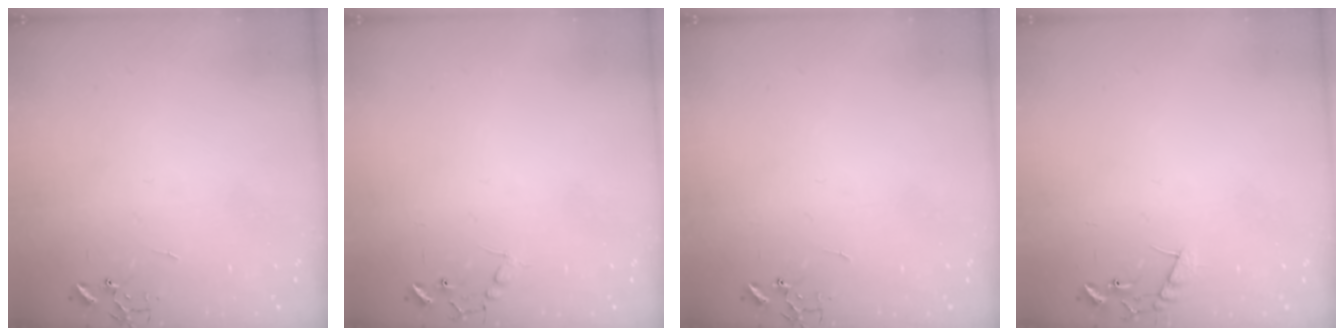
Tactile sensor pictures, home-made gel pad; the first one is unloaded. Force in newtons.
{"total": 6.7, "press": 6.7, "slide": 0.4}
{"total": 0.0}
{"total": 8.8, "press": 8.8, "slide": 0.4}